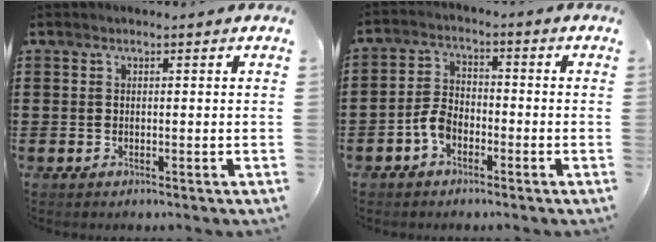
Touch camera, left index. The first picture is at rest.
{"total": 4.6, "force": [-2.4, 2.7, 2.8], "torque": [-0.080, 0.002, -0.053]}